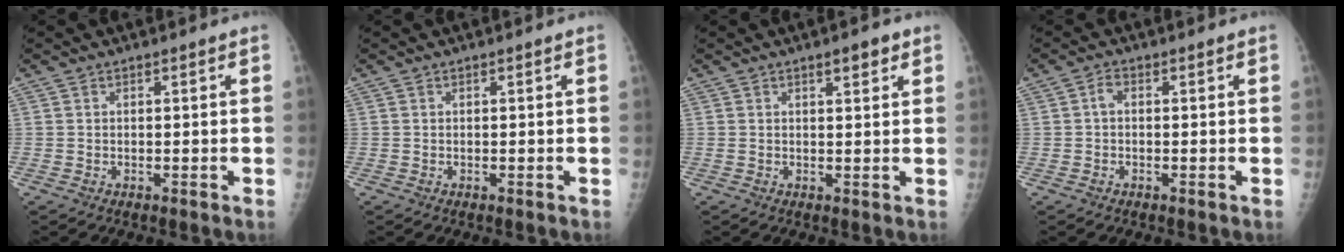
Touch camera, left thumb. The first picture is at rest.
{"total": 0.0}
{"total": 2.5, "force": [1.8, 0.7, 1.7], "torque": [-0.014, -0.006, 0.023]}
{"total": 1.5, "force": [0.0, 1.0, 1.1], "torque": [-0.014, 0.005, -0.005]}